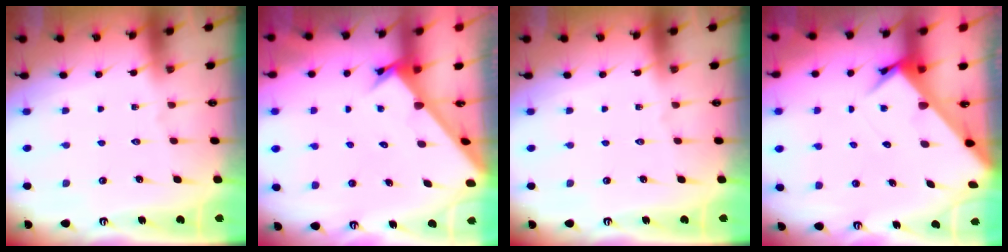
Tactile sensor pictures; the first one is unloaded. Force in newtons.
{"total": 2.6, "press": 2.6, "slide": 0.3}
{"total": 0.0}
{"total": 3.8, "press": 3.8, "slide": 0.4}